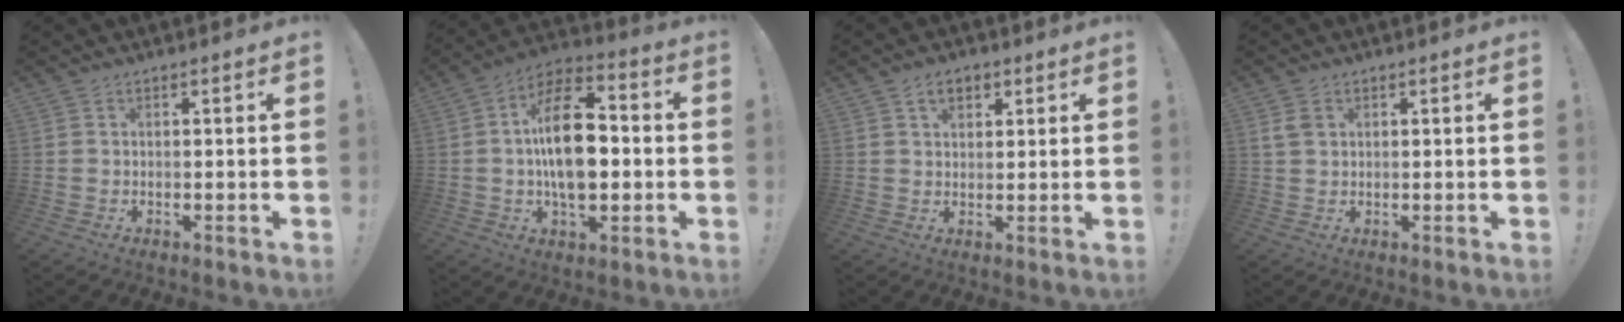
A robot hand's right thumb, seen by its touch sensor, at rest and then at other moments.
{"total": 18.7, "force": [-0.5, 10.7, 15.3], "torque": [-0.260, 0.009, -0.014]}
{"total": 4.7, "force": [2.3, 3.0, 2.8], "torque": [-0.032, -0.003, 0.039]}
{"total": 3.1, "force": [1.2, 2.2, 1.9], "torque": [-0.037, 0.003, 0.024]}